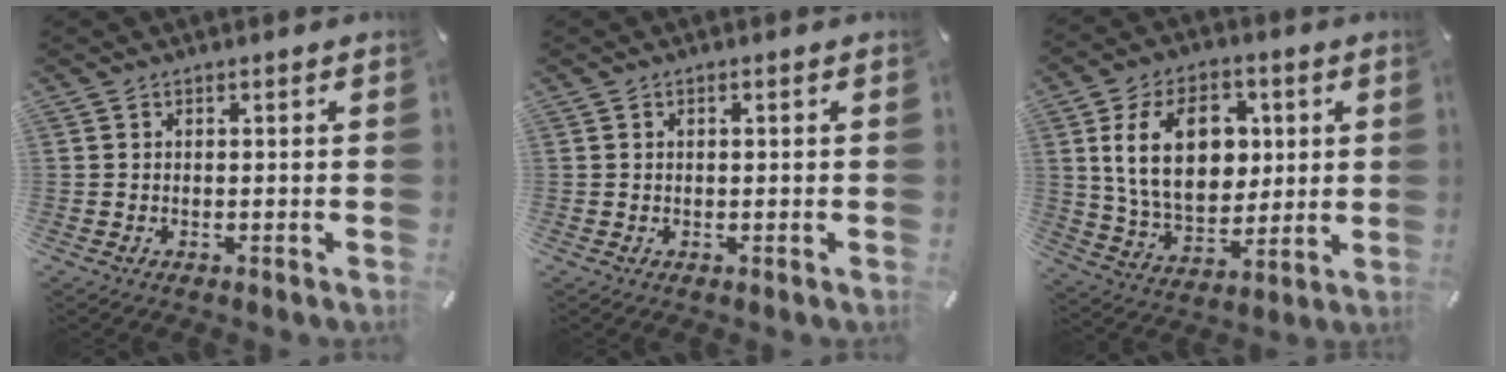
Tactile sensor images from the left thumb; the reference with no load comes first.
{"total": 0.6, "force": [0.1, 0.3, 0.5], "torque": [-0.008, 0.002, 0.001]}
{"total": 18.0, "force": [3.8, 12.6, 12.3], "torque": [-0.229, 0.013, 0.067]}